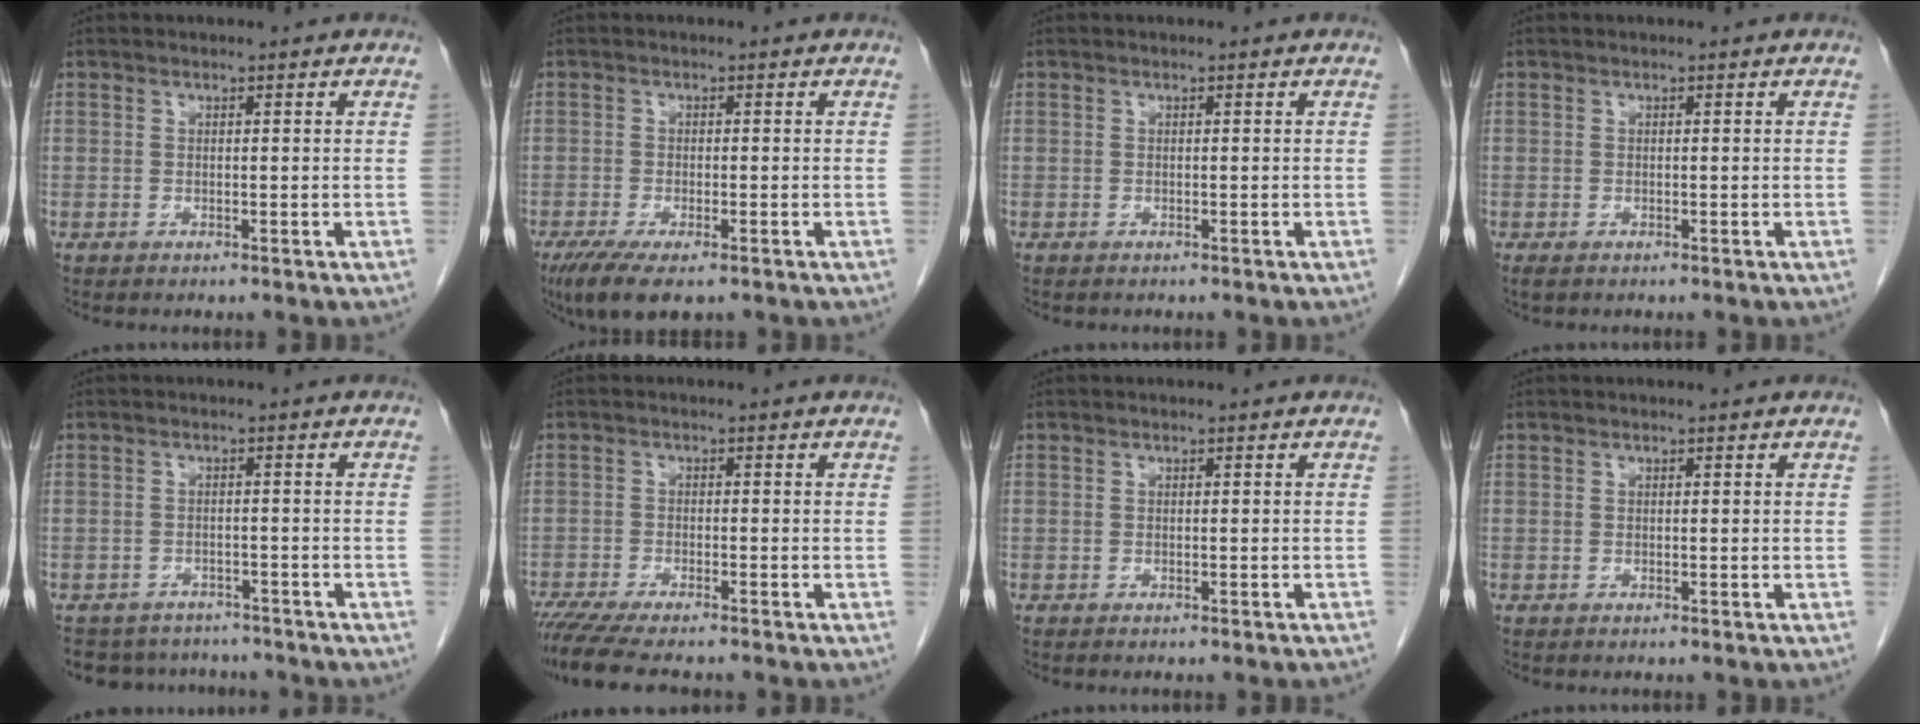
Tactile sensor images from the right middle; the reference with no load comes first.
{"total": 6.8, "force": [-4.5, 1.8, 4.8], "torque": [-0.081, -0.019, -0.073]}
{"total": 0.0}
{"total": 1.1, "force": [-0.7, 0.5, 0.6], "torque": [-0.011, -0.001, -0.006]}
{"total": 8.0, "force": [-7.3, 3.1, 0.9], "torque": [-0.013, 0.012, -0.093]}
{"total": 9.5, "force": [-8.1, 1.1, 4.9], "torque": [-0.075, -0.021, -0.130]}
{"total": 1.9, "force": [-1.7, -0.2, 0.8], "torque": [-0.012, 0.003, -0.019]}
{"total": 0.0}